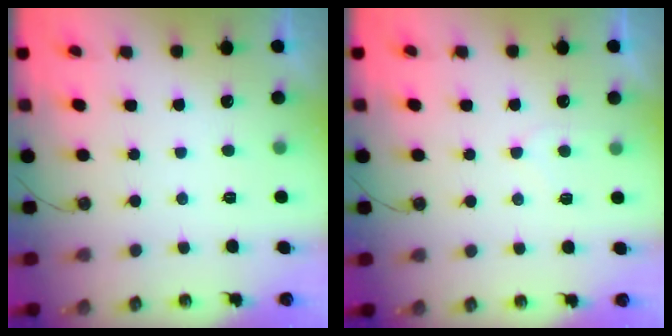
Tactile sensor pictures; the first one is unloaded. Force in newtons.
{"total": 5.9, "press": 5.9, "slide": 0.7}